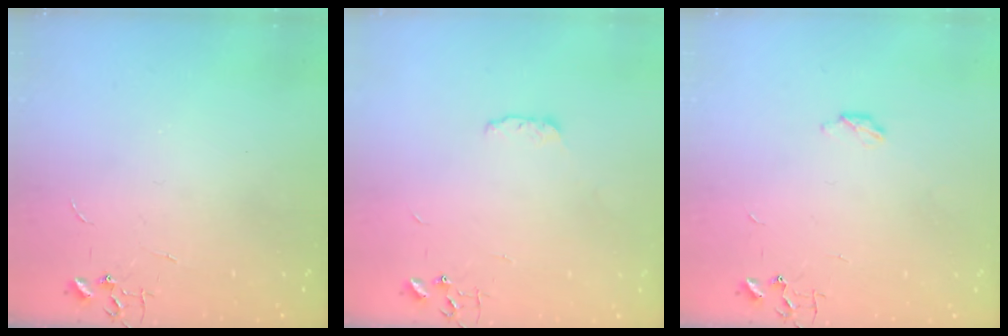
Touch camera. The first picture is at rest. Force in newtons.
{"total": 4.2, "press": 4.1, "slide": 0.7}
{"total": 2.8, "press": 2.7, "slide": 0.5}